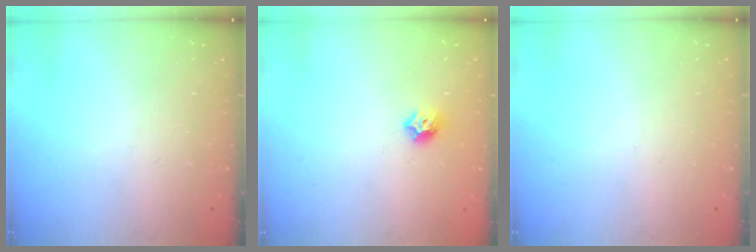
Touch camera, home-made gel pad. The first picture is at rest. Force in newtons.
{"total": 6.7, "press": 6.6, "slide": 1.1}
{"total": 0.0}